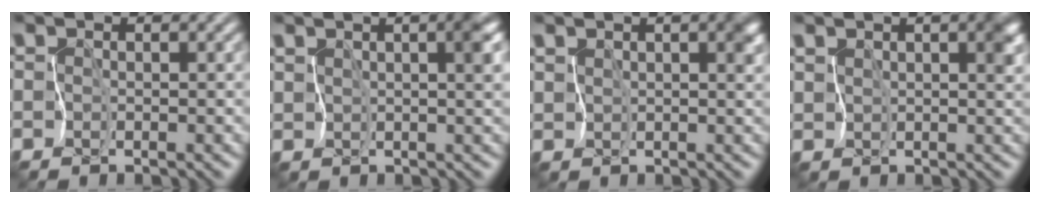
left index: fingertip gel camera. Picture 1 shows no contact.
{"total": 4.7, "force": [1.3, 1.9, 4.1], "torque": [-0.054, 0.008, 0.019]}
{"total": 3.3, "force": [1.4, 1.6, 2.5], "torque": [-0.043, 0.001, 0.022]}
{"total": 3.9, "force": [1.5, 1.9, 3.1], "torque": [-0.052, 0.003, 0.024]}